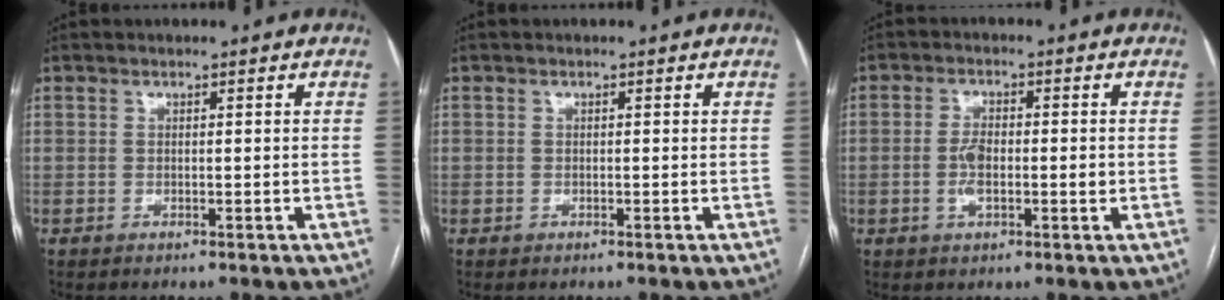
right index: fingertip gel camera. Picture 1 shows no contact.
{"total": 0.0}
{"total": 4.8, "force": [-0.6, 1.8, 4.4], "torque": [-0.092, 0.006, -0.010]}